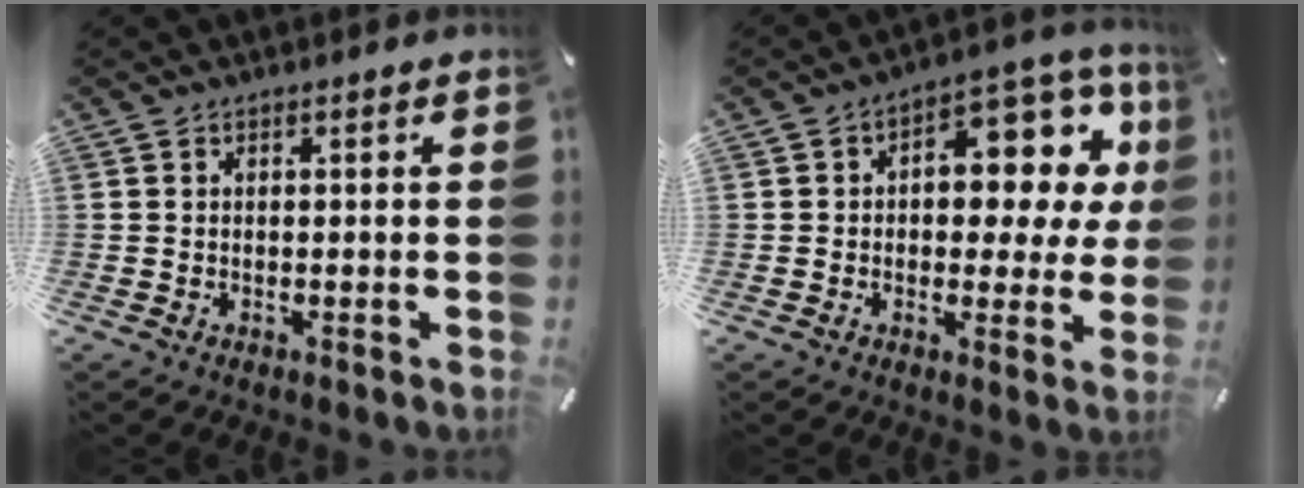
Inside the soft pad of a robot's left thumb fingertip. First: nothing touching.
{"total": 12.6, "force": [3.6, 7.6, 9.4], "torque": [-0.103, -0.035, 0.058]}